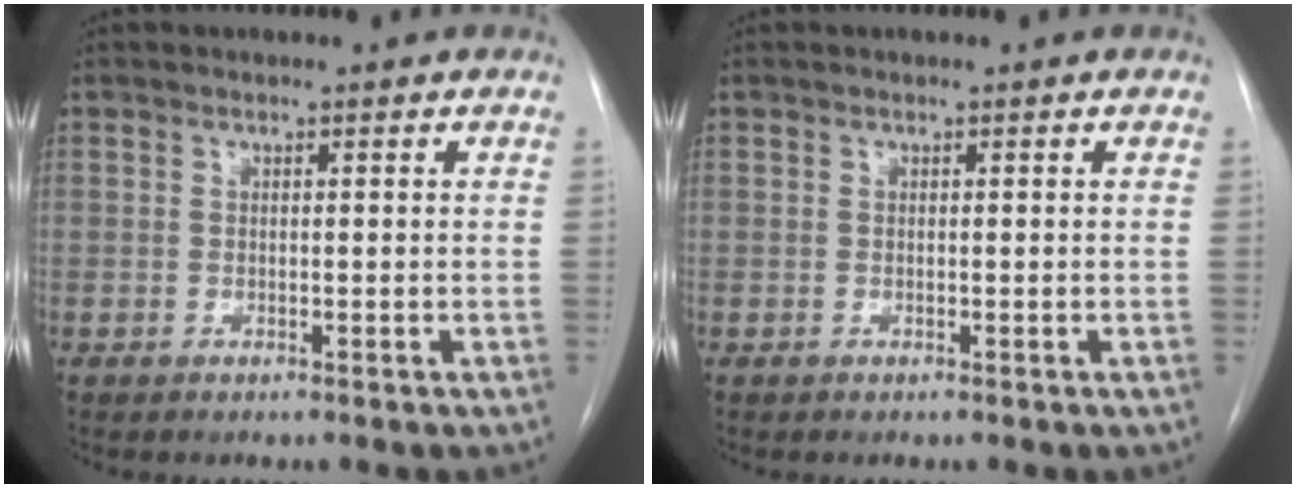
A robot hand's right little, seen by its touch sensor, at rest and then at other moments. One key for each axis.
{"total": 0.0}